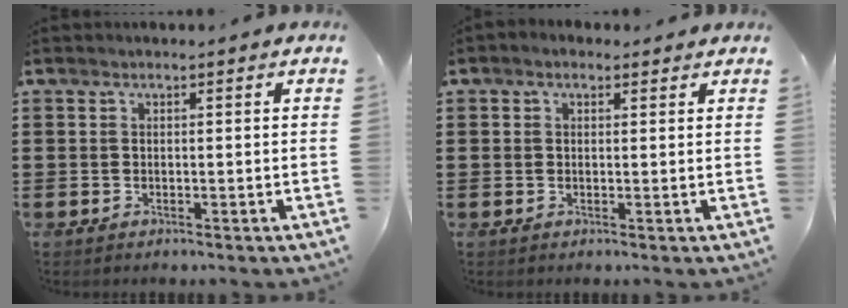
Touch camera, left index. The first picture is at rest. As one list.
[{"total": 1.1, "force": [0.6, 0.8, 0.5], "torque": [-0.011, 0.008, 0.010]}]